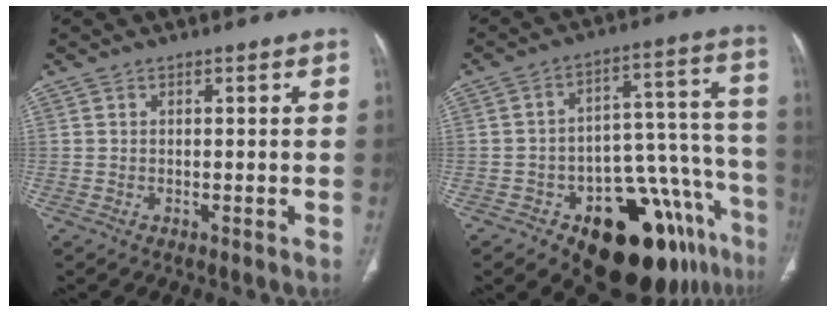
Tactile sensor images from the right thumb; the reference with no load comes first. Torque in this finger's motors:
{"motor_torque": [3.86, 1.14, 1.29, -1.48, 0.09]}